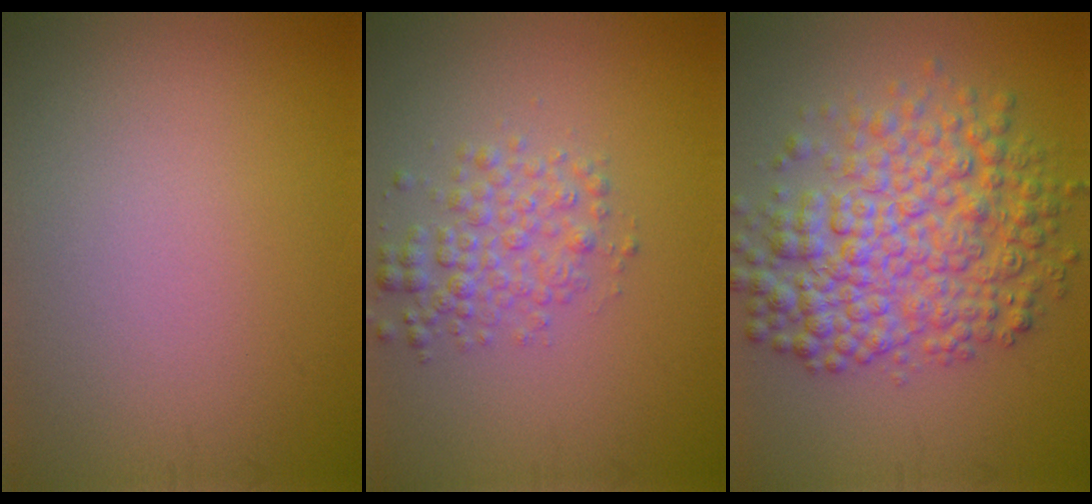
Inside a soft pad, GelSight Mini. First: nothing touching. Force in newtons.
{"total": 2.9, "press": 2.9, "slide": 0.1}
{"total": 8.1, "press": 8.1, "slide": 0.1}